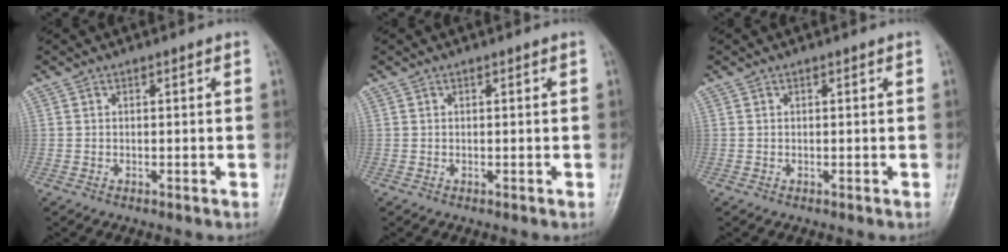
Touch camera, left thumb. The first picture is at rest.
{"total": 0.0}
{"total": 0.0}